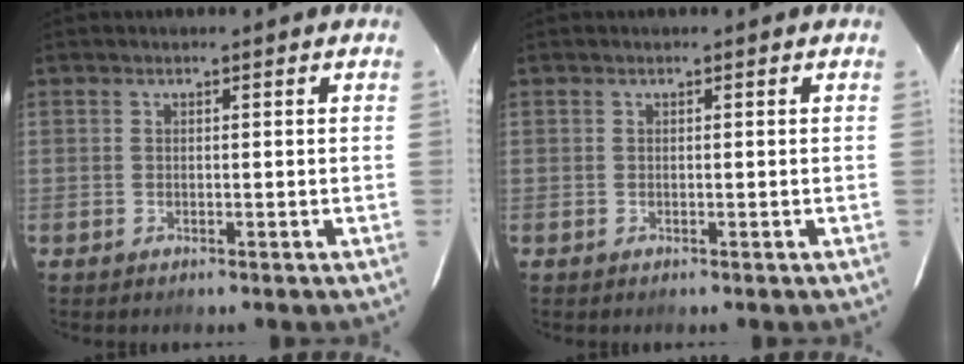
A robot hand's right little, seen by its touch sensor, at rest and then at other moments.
{"total": 0.0}